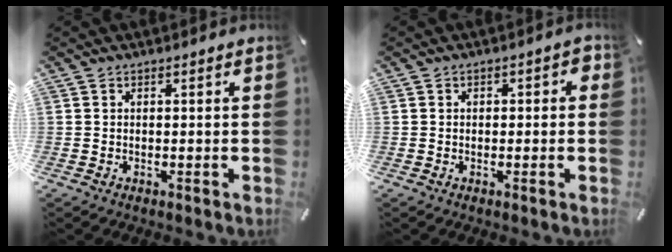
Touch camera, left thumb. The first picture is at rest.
{"total": 1.8, "force": [-0.7, 1.3, 1.0], "torque": [-0.017, 0.010, -0.016]}